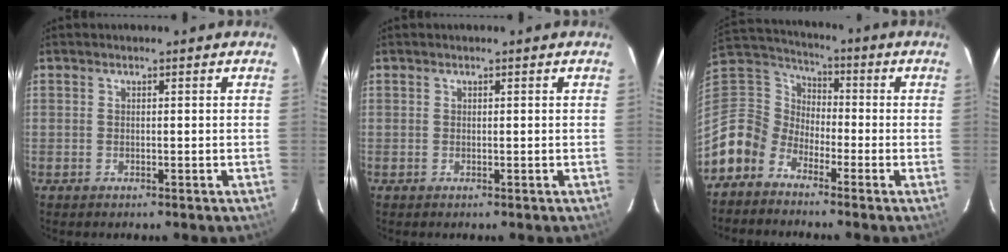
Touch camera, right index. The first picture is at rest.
{"total": 0.0}
{"total": 9.9, "force": [-6.1, 7.5, 2.2], "torque": [-0.076, 0.033, -0.147]}